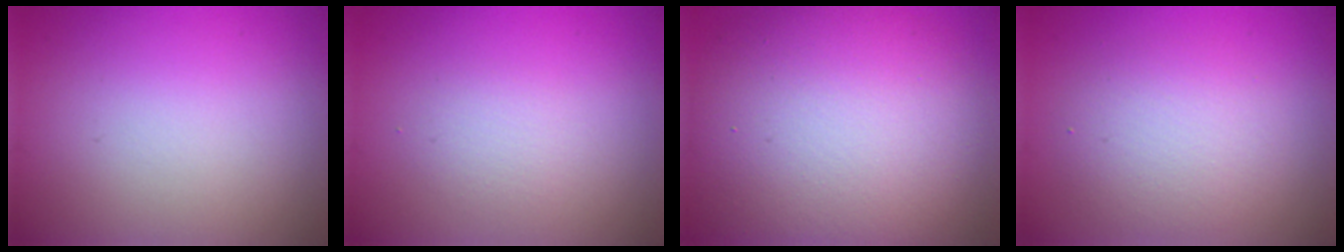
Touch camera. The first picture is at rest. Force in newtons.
{"total": 1.3, "press": 1.3, "slide": 0.1}
{"total": 12.3, "press": 12.3, "slide": 0.8}
{"total": 3.7, "press": 3.7, "slide": 0.0}